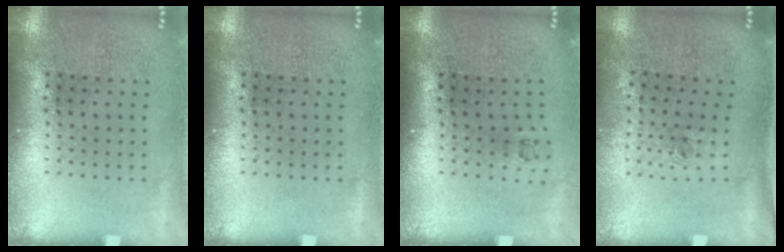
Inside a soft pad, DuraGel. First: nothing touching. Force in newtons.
{"total": 0.0}
{"total": 0.6, "press": 0.2, "slide": 0.5}
{"total": 0.7, "press": 0.3, "slide": 0.6}